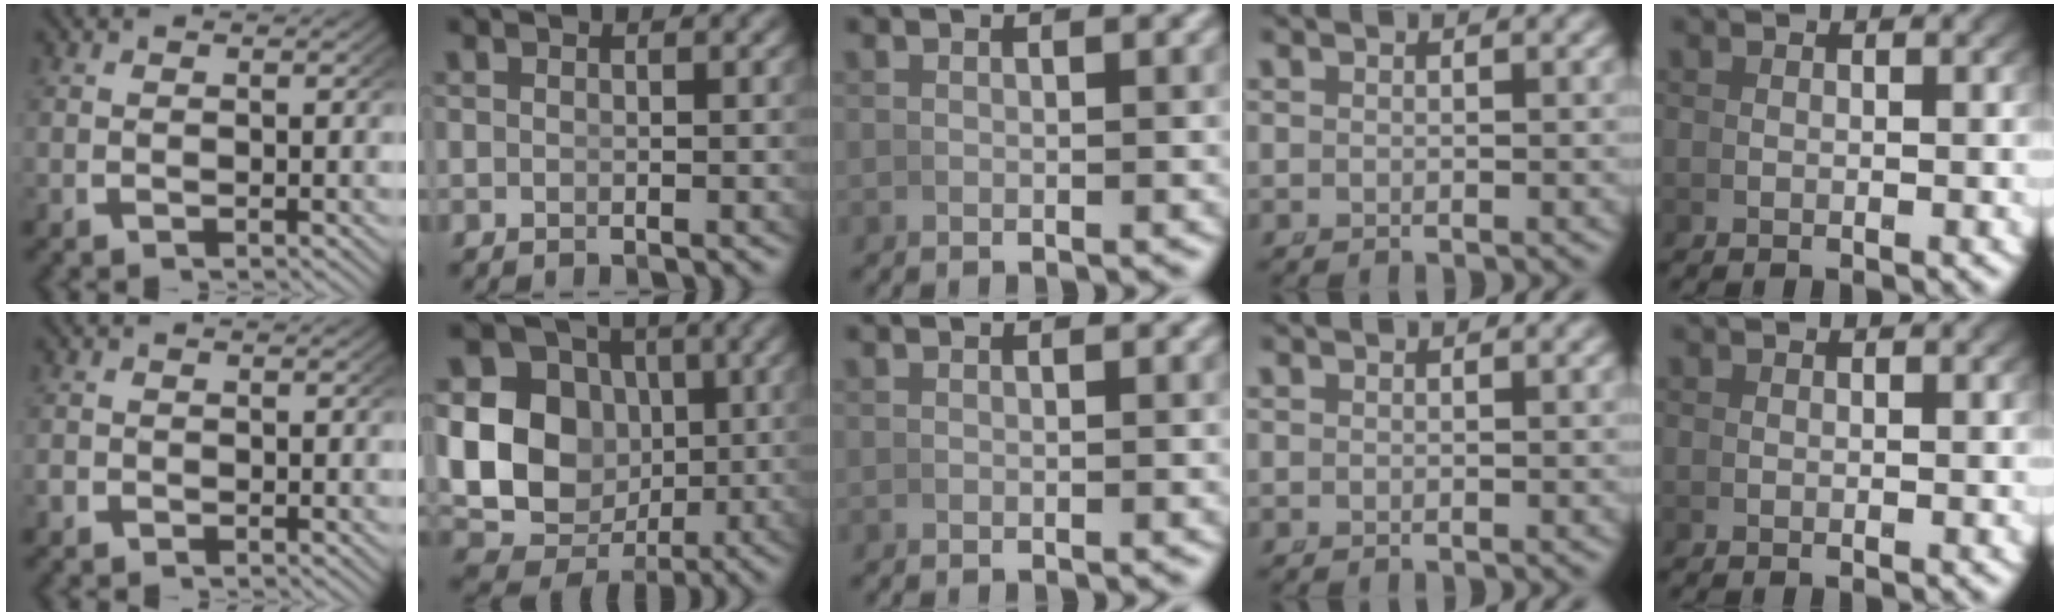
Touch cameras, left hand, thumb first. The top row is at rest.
{"thumb": {"total": 1.0, "force": [-0.5, 0.8, 0.2], "torque": [-0.009, -0.004, -0.012]}, "index": {"total": 17.3, "force": [-0.9, 14.6, 9.1], "torque": [-0.178, -0.047, -0.008]}}